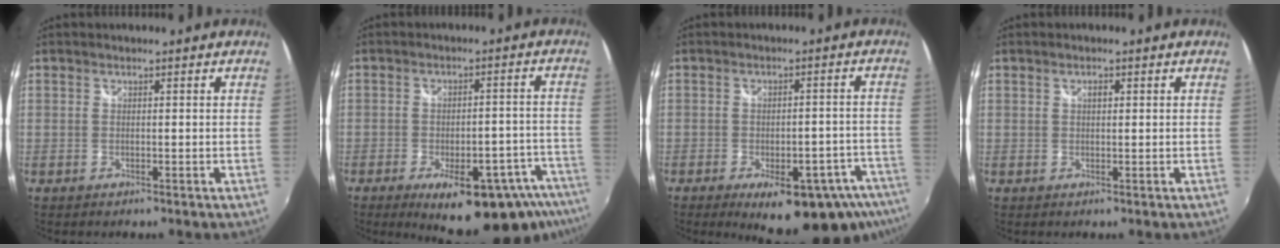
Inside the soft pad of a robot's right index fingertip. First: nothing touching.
{"total": 19.1, "force": [-13.4, 6.4, 12.1], "torque": [-0.157, -0.016, -0.163]}
{"total": 17.4, "force": [-11.6, 6.5, 11.1], "torque": [-0.144, -0.016, -0.136]}
{"total": 1.0, "force": [0.4, 0.6, 0.7], "torque": [-0.011, 0.002, 0.006]}